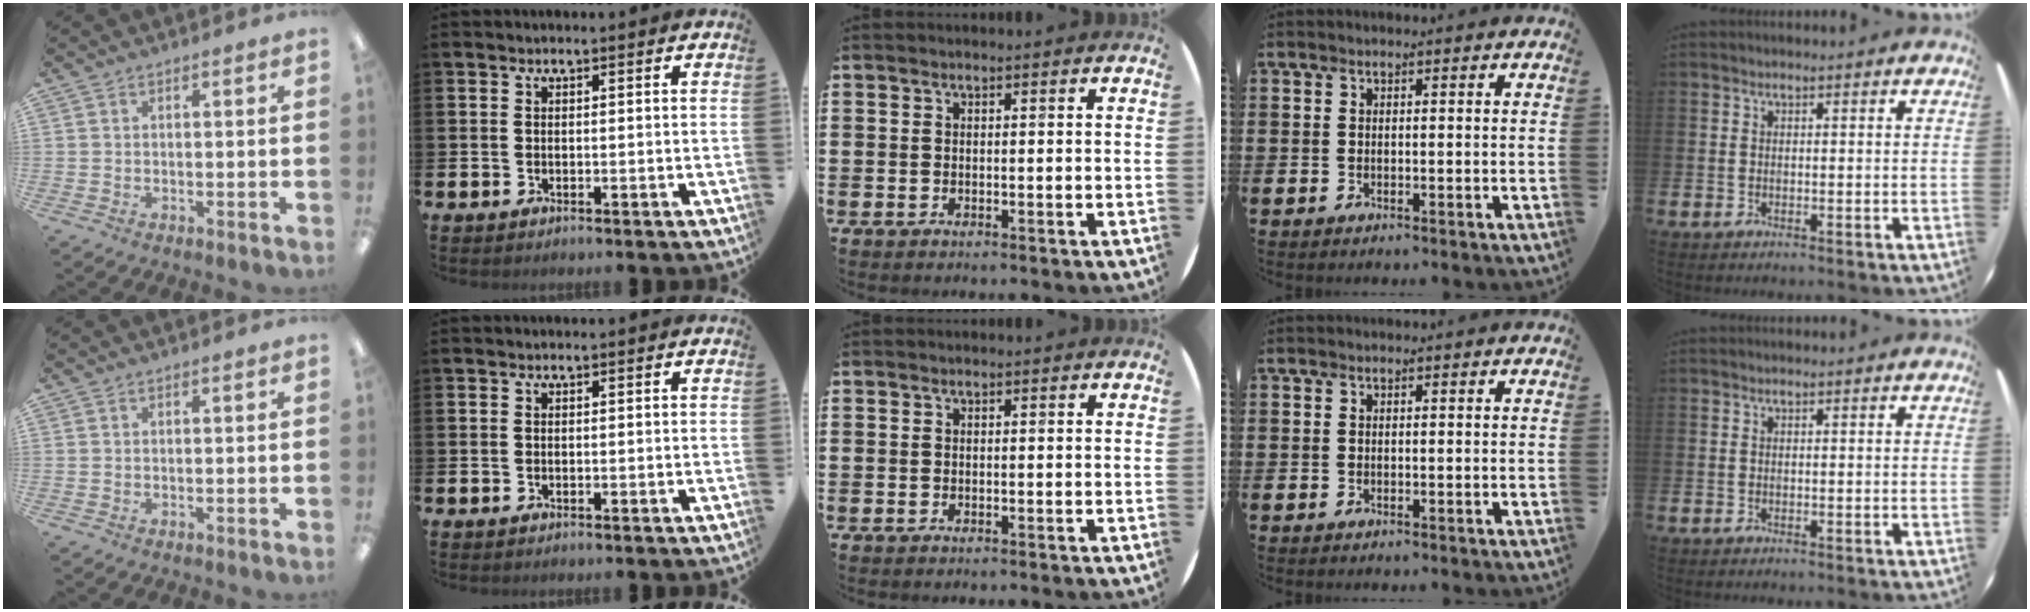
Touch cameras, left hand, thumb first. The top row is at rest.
{}